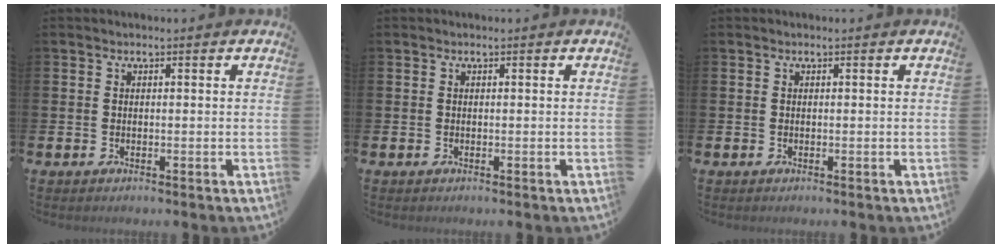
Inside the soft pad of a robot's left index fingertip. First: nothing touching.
{"total": 0.0}
{"total": 0.0}